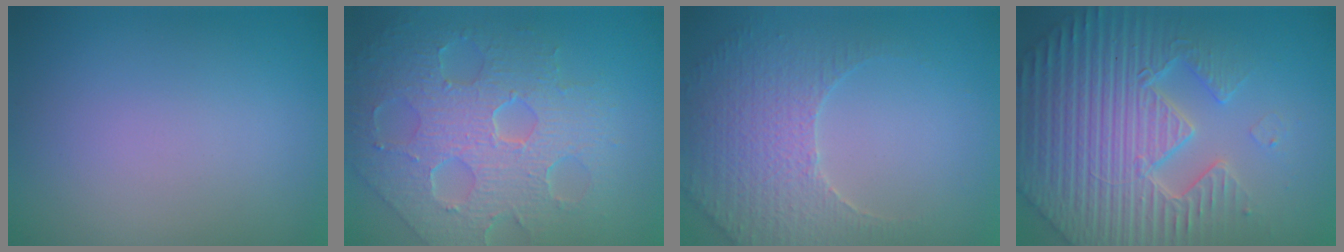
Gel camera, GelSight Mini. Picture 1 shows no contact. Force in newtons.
{"total": 8.7, "press": 5.9, "slide": 6.4}
{"total": 3.8, "press": 3.6, "slide": 1.2}
{"total": 7.1, "press": 6.9, "slide": 1.8}